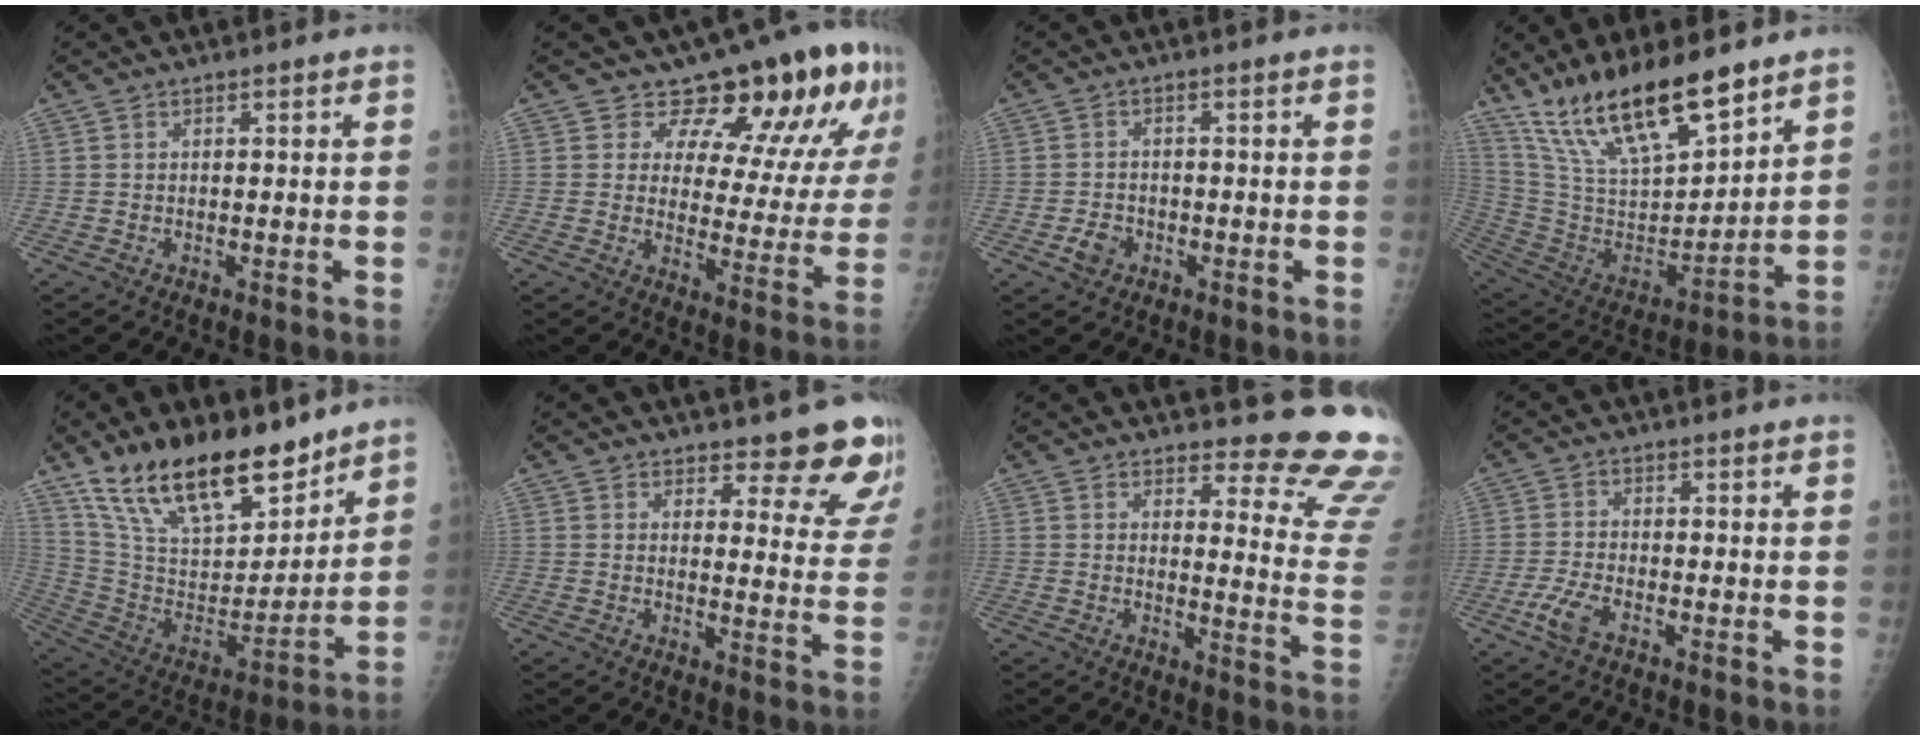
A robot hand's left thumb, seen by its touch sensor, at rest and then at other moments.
{"total": 16.4, "force": [11.7, 7.8, 8.5], "torque": [-0.052, -0.076, 0.138]}
{"total": 3.1, "force": [-1.4, 2.5, 1.4], "torque": [-0.017, 0.009, -0.023]}
{"total": 21.5, "force": [15.8, 6.4, 13.2], "torque": [-0.208, -0.073, 0.299]}
{"total": 24.0, "force": [17.3, 9.9, 13.3], "torque": [-0.199, -0.079, 0.309]}
{"total": 12.2, "force": [10.7, 4.4, 3.9], "torque": [0.002, -0.085, 0.105]}
{"total": 15.3, "force": [14.4, 3.0, 4.2], "torque": [-0.008, -0.165, 0.140]}
{"total": 4.2, "force": [-2.2, 1.7, 3.1], "torque": [-0.074, 0.005, -0.046]}